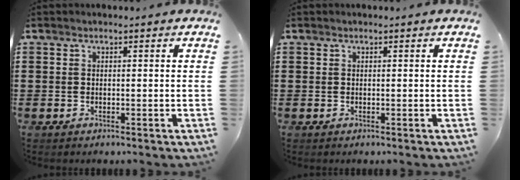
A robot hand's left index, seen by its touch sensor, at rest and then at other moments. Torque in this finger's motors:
{"motor_torque": [-0.08, -0.09, -0.18, -0.03]}